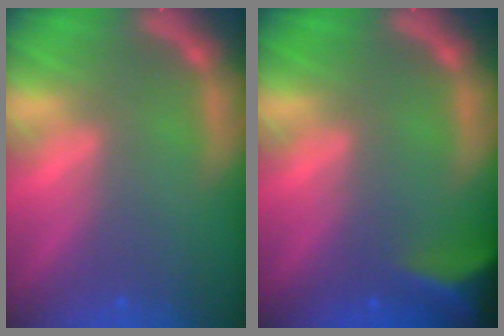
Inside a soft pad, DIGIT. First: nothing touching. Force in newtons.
{"total": 6.0}